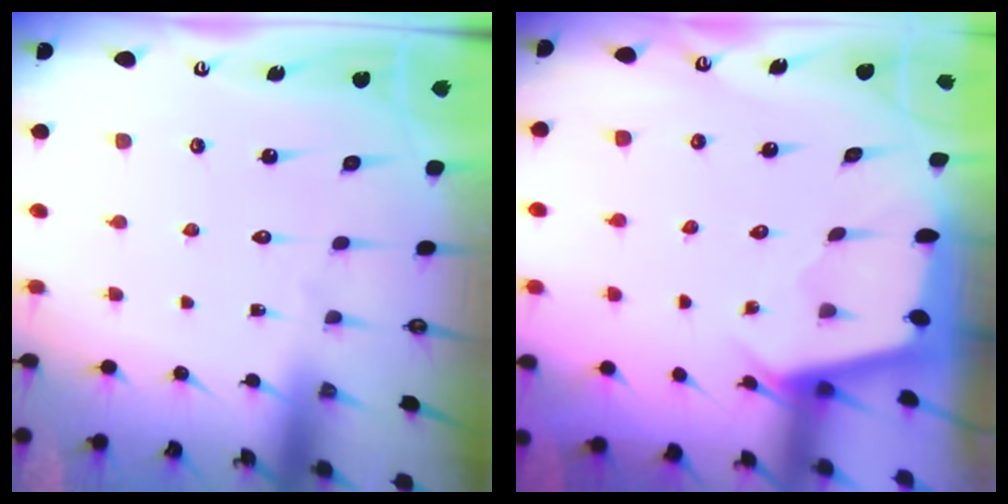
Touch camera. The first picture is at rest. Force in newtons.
{"total": 2.0, "press": 2.0, "slide": 0.3}